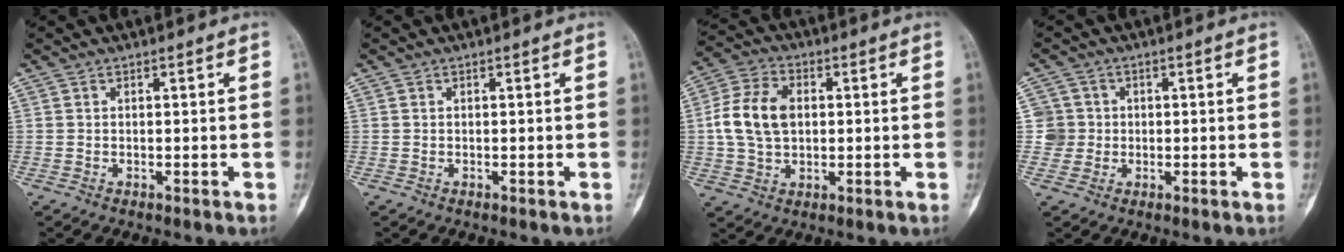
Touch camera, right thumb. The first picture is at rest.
{"total": 0.0}
{"total": 11.0, "force": [0.8, 7.6, 7.9], "torque": [-0.147, 0.015, 0.014]}
{"total": 3.9, "force": [0.2, 3.9, -0.1], "torque": [0.033, 0.009, -0.001]}